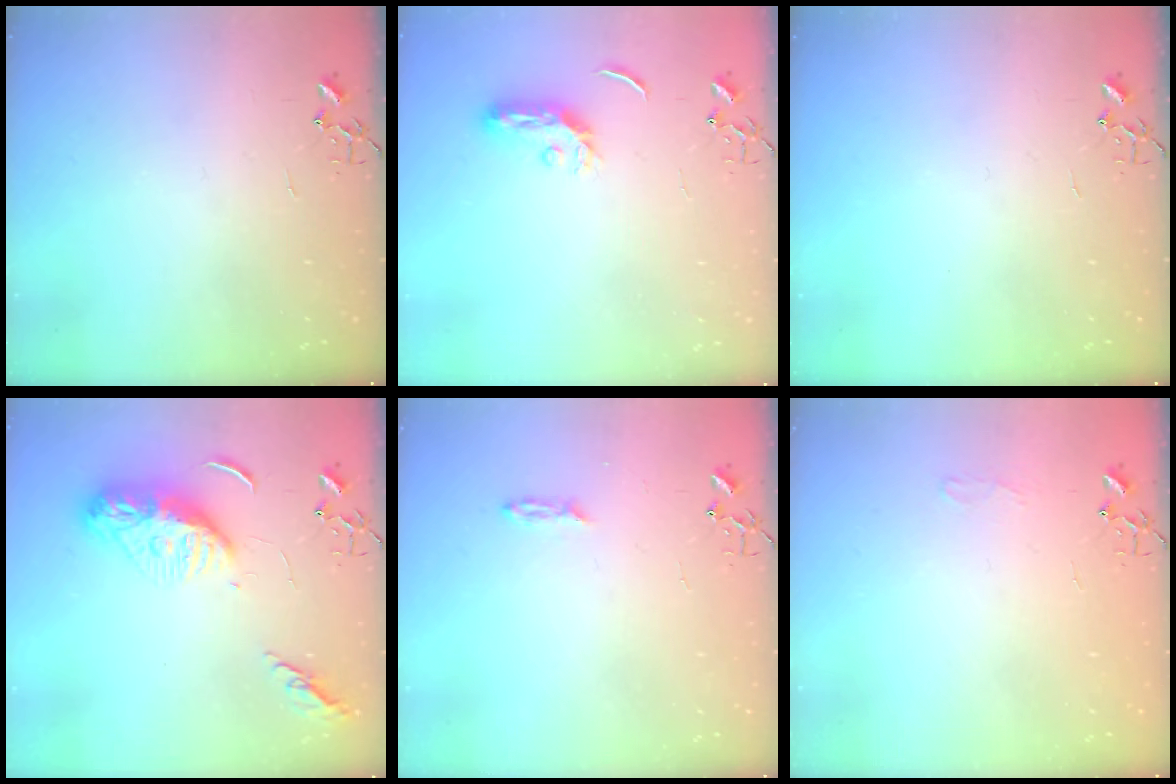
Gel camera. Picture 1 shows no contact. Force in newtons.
{"total": 7.6, "press": 7.6, "slide": 0.4}
{"total": 0.0}
{"total": 12.9, "press": 12.8, "slide": 1.1}
{"total": 2.2, "press": 2.2, "slide": 0.4}
{"total": 5.9, "press": 5.8, "slide": 0.7}